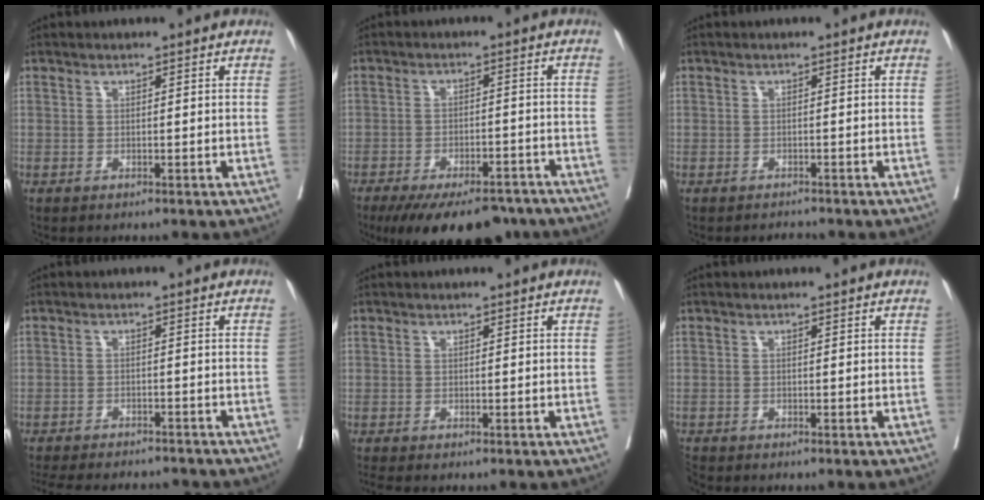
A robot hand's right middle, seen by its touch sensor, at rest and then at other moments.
{"total": 15.7, "force": [-12.6, 5.6, 7.6], "torque": [-0.117, -0.012, -0.171]}
{"total": 0.9, "force": [-0.9, 0.2, -0.2], "torque": [0.002, -0.004, -0.014]}
{"total": 14.7, "force": [-13.4, 3.0, 5.2], "torque": [-0.114, -0.012, -0.179]}
{"total": 0.8, "force": [-0.7, -0.2, 0.2], "torque": [-0.010, -0.004, -0.016]}
{"total": 1.2, "force": [-1.2, -0.1, 0.0], "torque": [-0.006, -0.007, -0.025]}